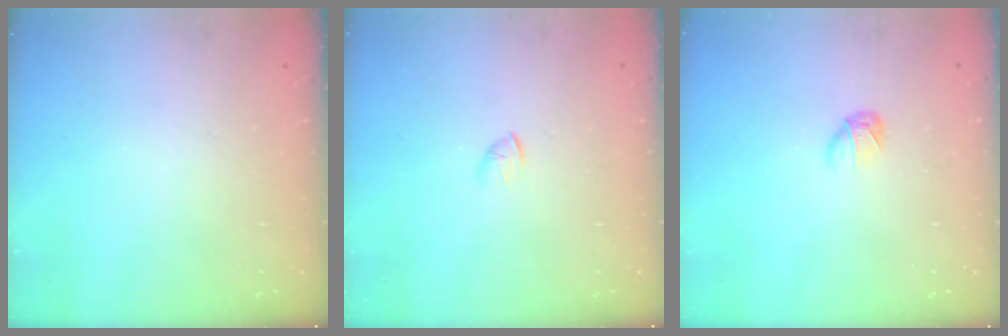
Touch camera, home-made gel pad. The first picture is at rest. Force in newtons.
{"total": 1.3, "press": 1.2, "slide": 0.4}
{"total": 3.1, "press": 2.9, "slide": 1.0}